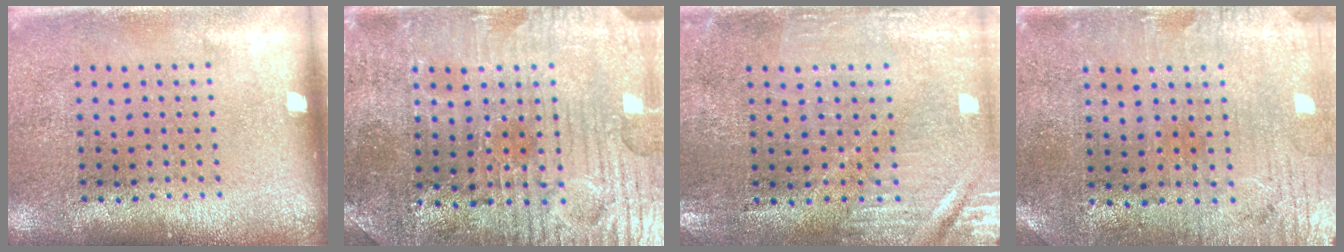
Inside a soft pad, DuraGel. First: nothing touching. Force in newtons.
{"total": 3.6, "press": 3.6, "slide": 0.5}
{"total": 0.6, "press": 0.5, "slide": 0.3}
{"total": 0.6, "press": 0.4, "slide": 0.5}